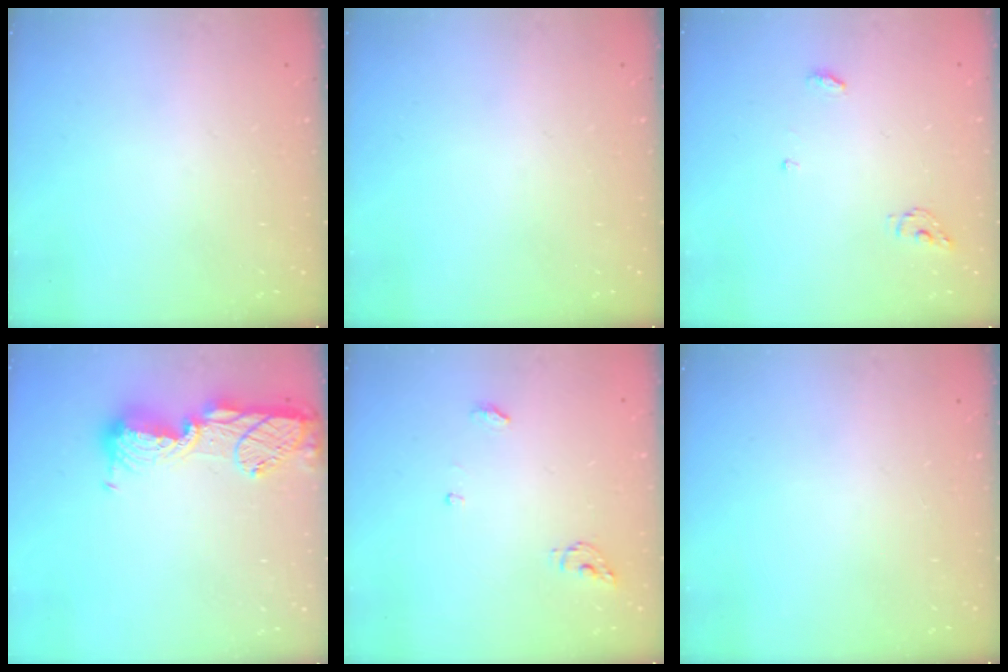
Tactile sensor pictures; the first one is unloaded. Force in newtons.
{"total": 0.0}
{"total": 4.4, "press": 4.4, "slide": 0.3}
{"total": 16.3, "press": 15.3, "slide": 5.7}
{"total": 4.3, "press": 4.3, "slide": 0.4}
{"total": 0.0}